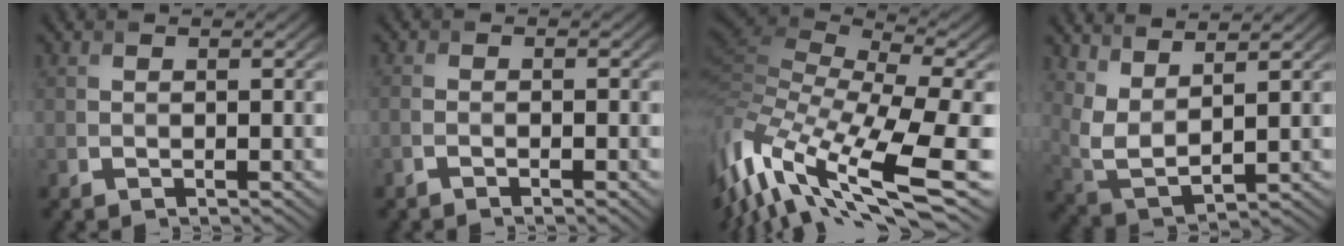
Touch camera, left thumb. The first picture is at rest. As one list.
[{"total": 1.8, "force": [-1.2, 0.3, 1.4], "torque": [-0.029, 0.000, -0.025]}, {"total": 16.6, "force": [-4.2, 6.3, 14.8], "torque": [-0.340, -0.025, -0.061]}, {"total": 6.5, "force": [4.4, 2.2, 4.3], "torque": [-0.117, -0.002, 0.093]}]